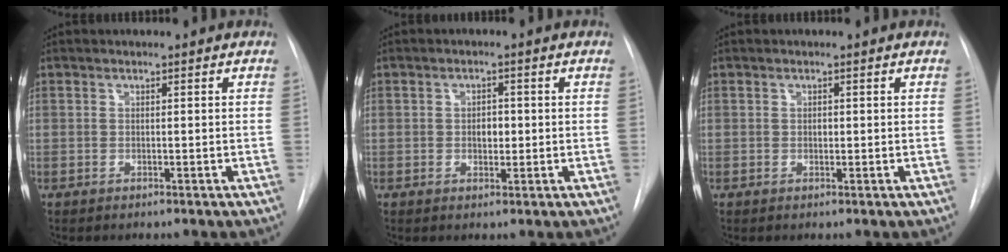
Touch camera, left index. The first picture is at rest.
{"total": 2.3, "force": [-0.1, 1.5, 1.8], "torque": [-0.025, -0.001, -0.001]}
{"total": 0.6, "force": [0.0, 0.4, 0.4], "torque": [-0.005, -0.002, -0.001]}